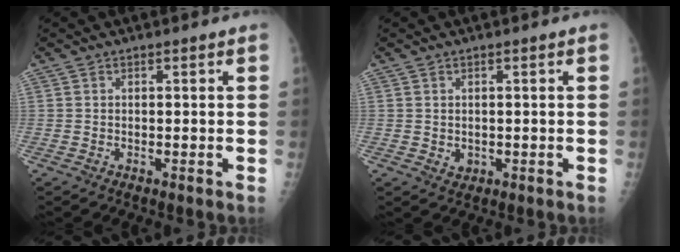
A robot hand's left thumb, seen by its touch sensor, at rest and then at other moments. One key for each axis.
{"total": 1.6, "fx": 0.0, "fy": 1.4, "fz": 0.8, "tx": -0.009, "ty": -0.001, "tz": 0.007}